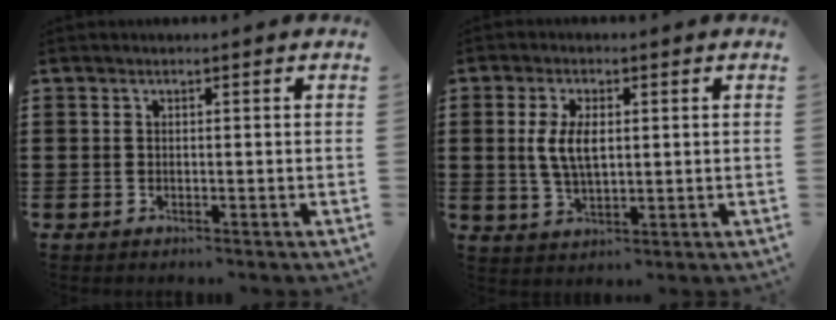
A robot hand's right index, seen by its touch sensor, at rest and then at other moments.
{"total": 5.6, "force": [0.7, 2.7, 4.9], "torque": [-0.106, 0.007, 0.009]}